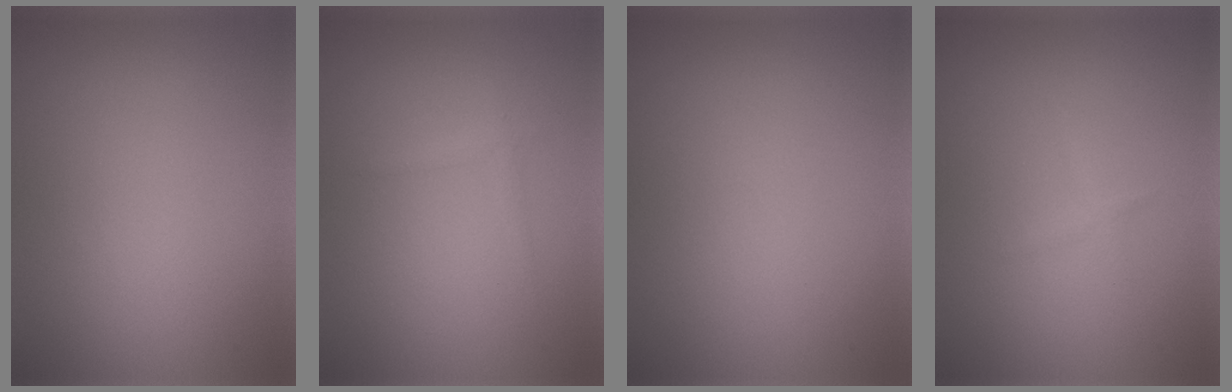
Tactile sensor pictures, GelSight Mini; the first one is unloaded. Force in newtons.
{"total": 0.8, "press": 0.8, "slide": 0.1}
{"total": 0.0}
{"total": 0.7, "press": 0.7, "slide": 0.1}